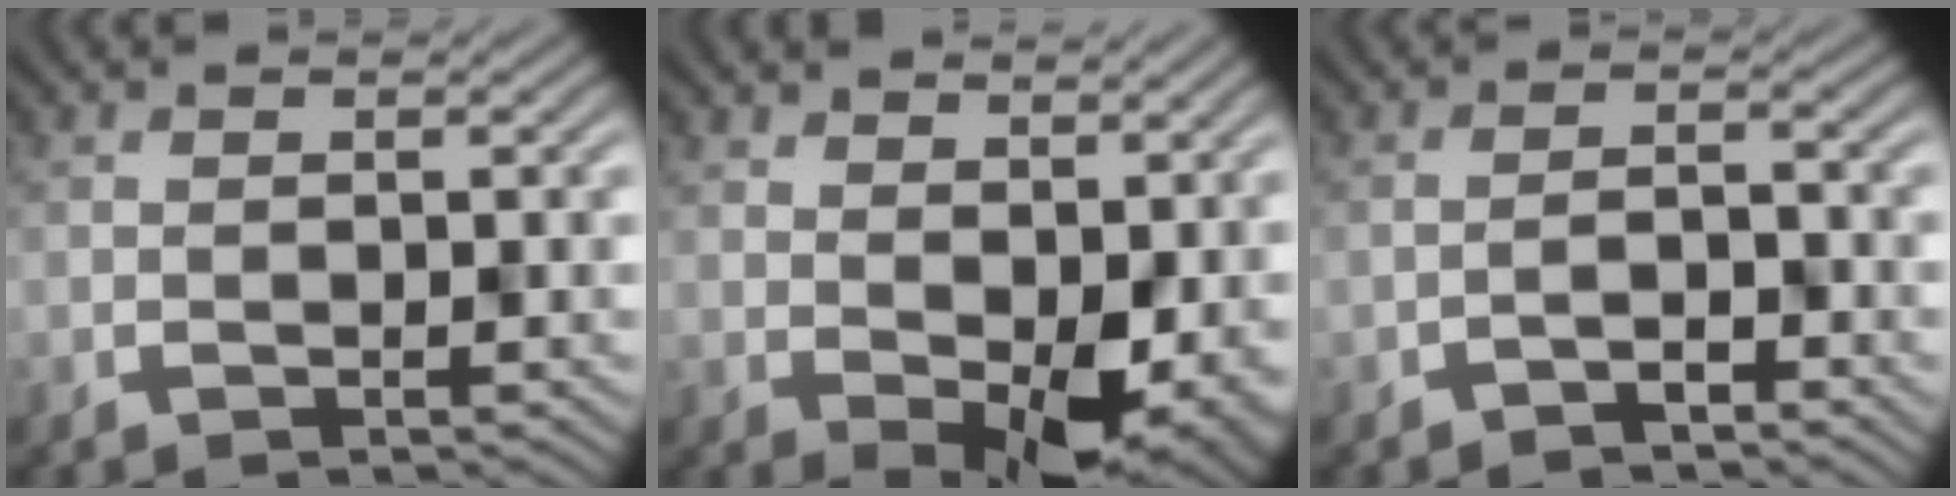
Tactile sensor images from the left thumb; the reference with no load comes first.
{"total": 5.7, "force": [1.4, 3.1, 4.6], "torque": [-0.073, -0.023, 0.041]}
{"total": 1.6, "force": [-1.3, 0.2, 0.8], "torque": [-0.016, 0.007, -0.029]}